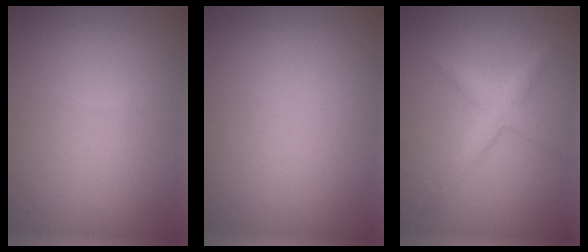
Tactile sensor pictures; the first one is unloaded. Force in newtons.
{"total": 0.0}
{"total": 2.5, "press": 2.5, "slide": 0.2}